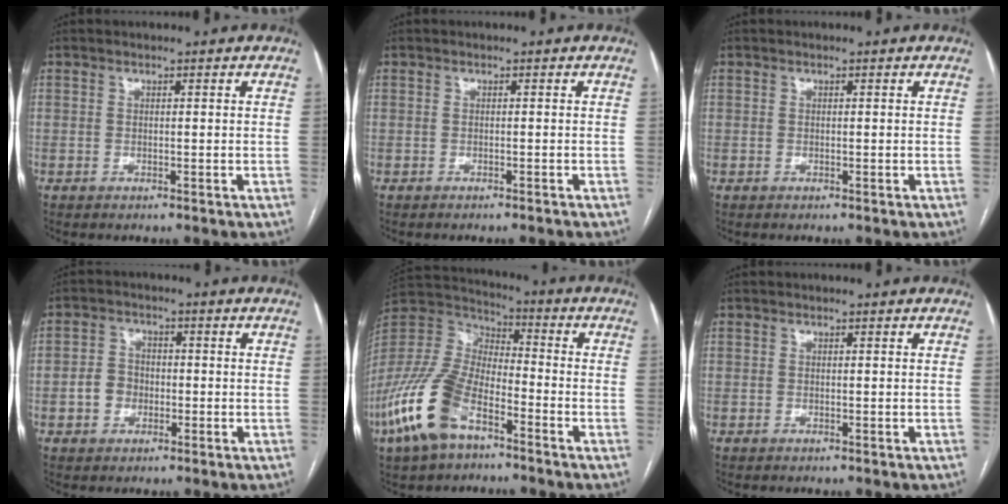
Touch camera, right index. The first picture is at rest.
{"total": 1.3, "force": [-1.2, -0.4, 0.3], "torque": [-0.006, -0.001, -0.015]}
{"total": 0.0}
{"total": 4.0, "force": [-1.0, 3.4, 1.9], "torque": [-0.039, 0.015, -0.016]}
{"total": 16.2, "force": [-8.7, 7.1, 11.7], "torque": [-0.262, -0.005, -0.173]}
{"total": 0.0}